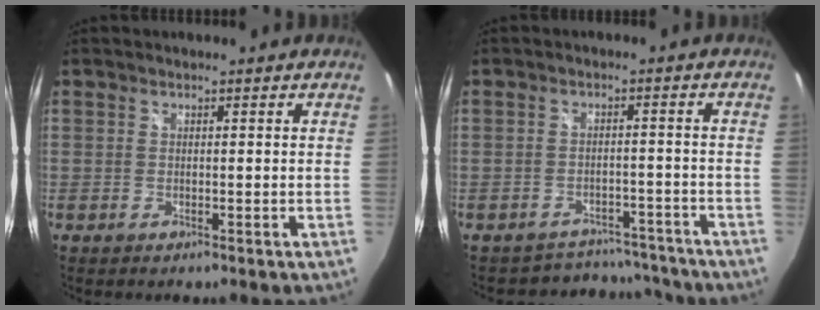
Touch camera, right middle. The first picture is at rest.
{"total": 9.5, "force": [-8.6, 4.0, 0.6], "torque": [-0.017, 0.023, -0.108]}